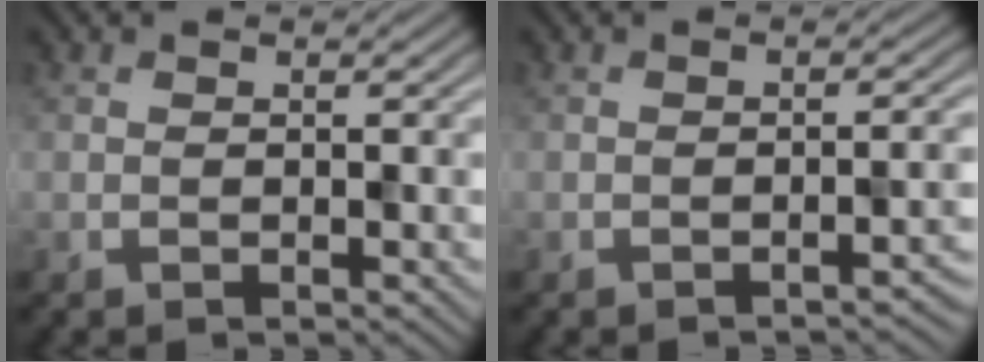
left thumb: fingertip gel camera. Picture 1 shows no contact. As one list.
[{"total": 2.9, "force": [-1.6, 0.6, 2.4], "torque": [-0.025, 0.007, -0.029]}]